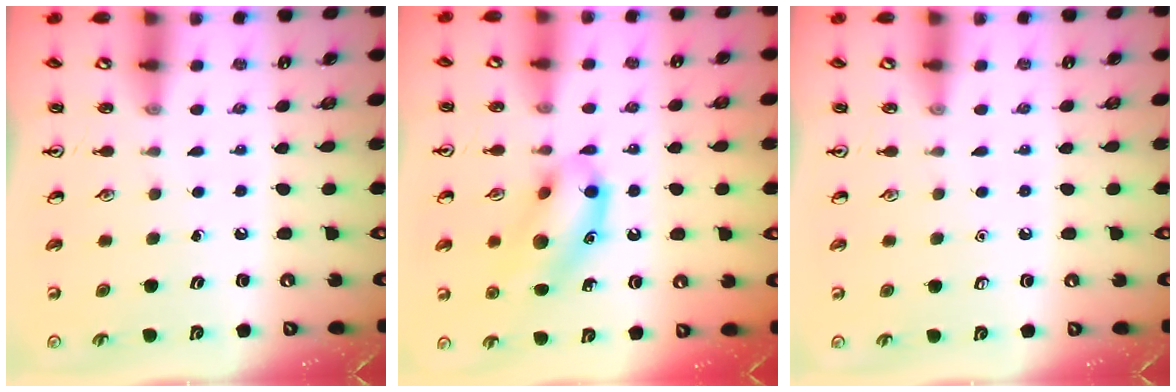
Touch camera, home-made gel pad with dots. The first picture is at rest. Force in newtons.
{"total": 13.3, "press": 13.2, "slide": 1.7}
{"total": 0.0}